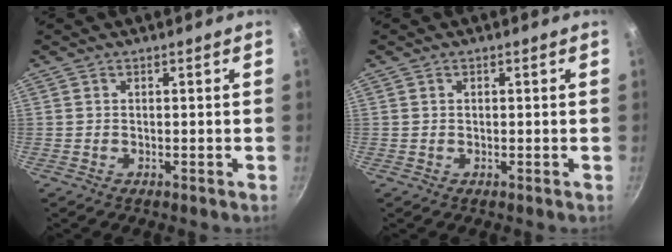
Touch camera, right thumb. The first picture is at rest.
{"total": 0.6, "force": [0.3, 0.5, 0.3], "torque": [-0.005, 0.003, 0.006]}